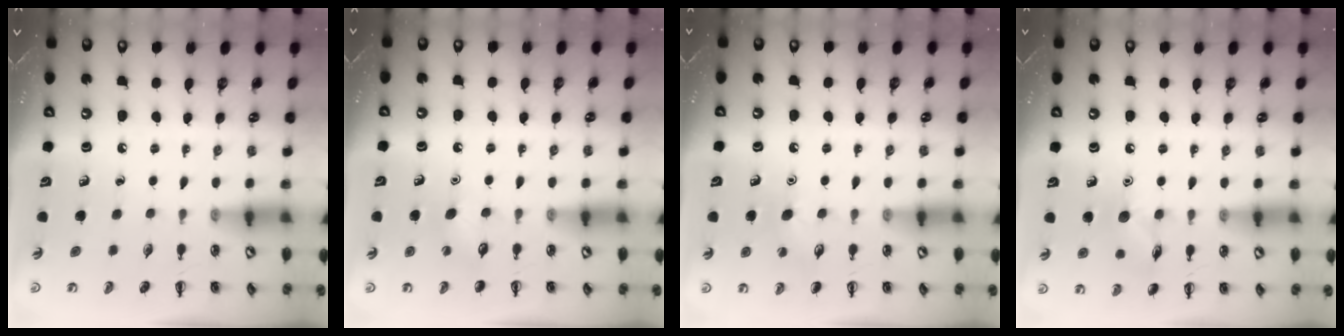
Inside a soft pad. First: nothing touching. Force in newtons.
{"total": 2.9, "press": 2.8, "slide": 0.7}
{"total": 8.2, "press": 8.1, "slide": 1.4}
{"total": 8.5, "press": 8.4, "slide": 1.2}